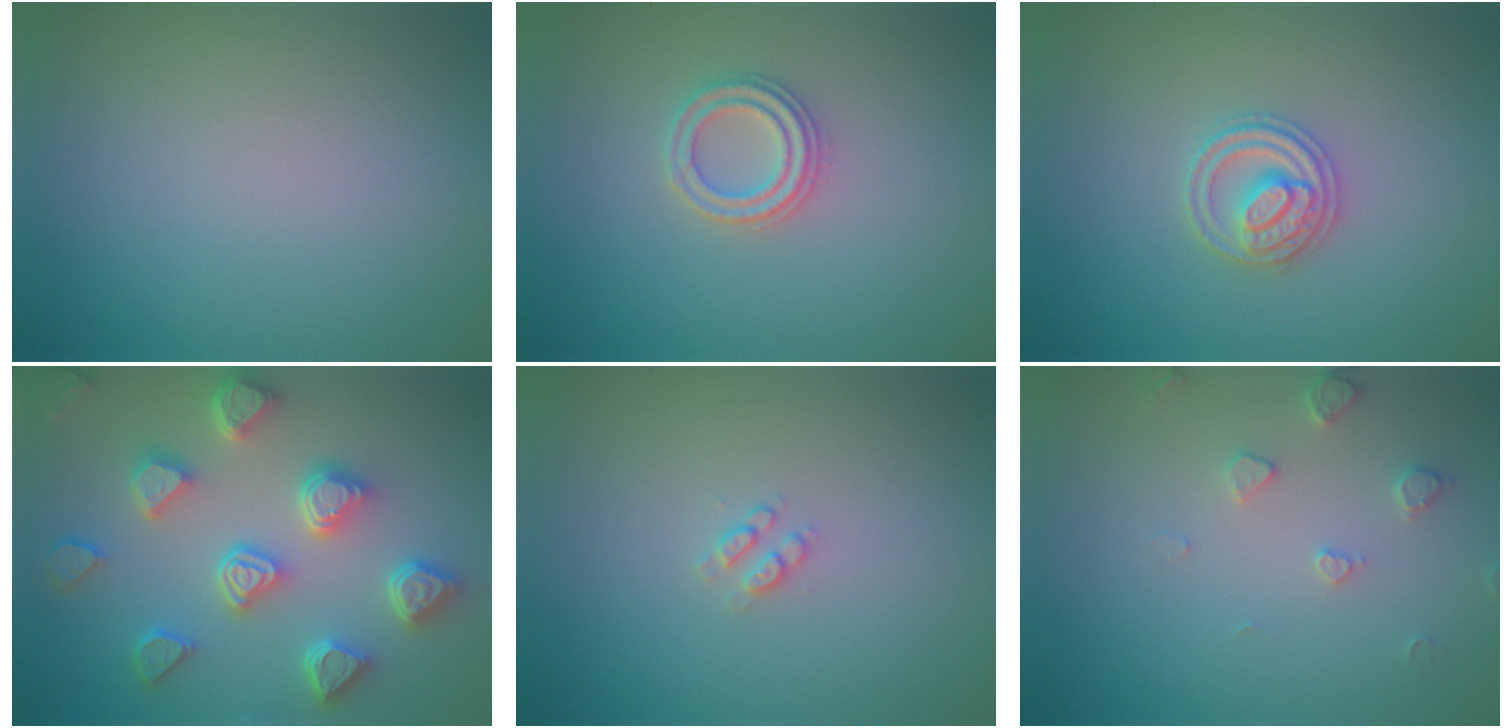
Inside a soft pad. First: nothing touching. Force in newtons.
{"total": 2.3, "press": 2.3, "slide": 0.3}
{"total": 2.8, "press": 2.7, "slide": 0.5}
{"total": 6.9, "press": 5.7, "slide": 3.9}
{"total": 1.2, "press": 1.1, "slide": 0.3}
{"total": 1.9, "press": 1.8, "slide": 0.3}